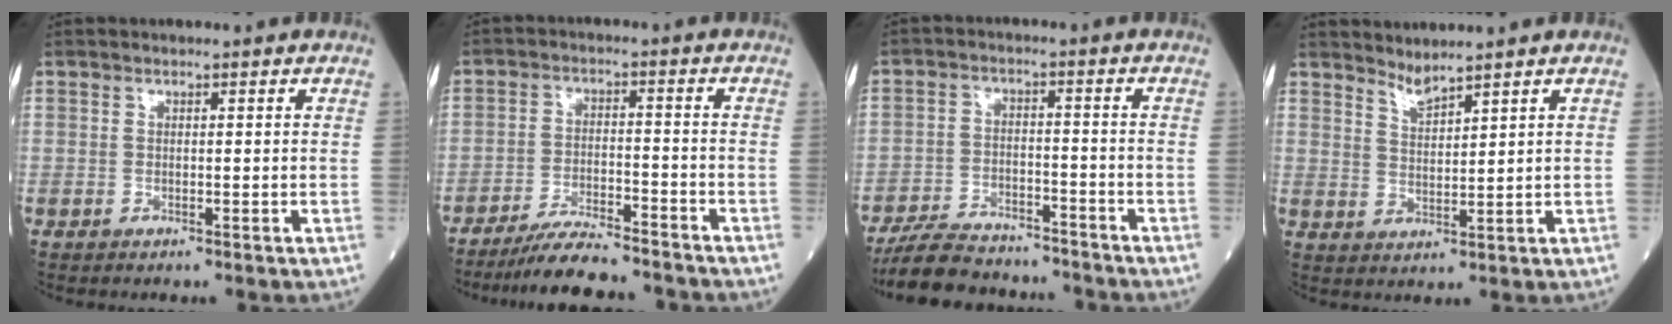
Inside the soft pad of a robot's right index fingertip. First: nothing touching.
{"total": 10.7, "force": [-9.9, 0.8, 3.9], "torque": [-0.061, -0.006, -0.163]}
{"total": 12.1, "force": [-11.0, 3.4, 3.5], "torque": [-0.058, 0.009, -0.177]}
{"total": 2.7, "force": [2.6, -0.6, 0.5], "torque": [-0.013, -0.009, 0.056]}